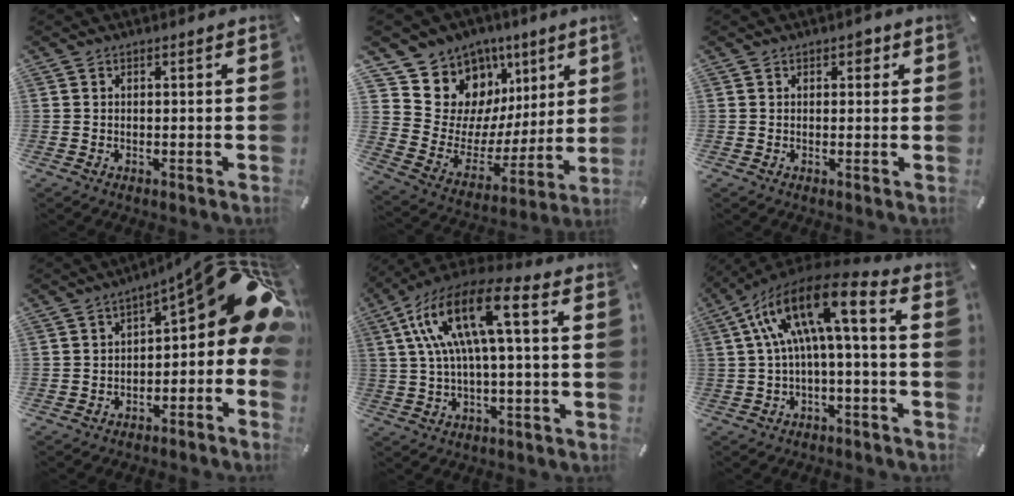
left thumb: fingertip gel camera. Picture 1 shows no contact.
{"total": 12.9, "force": [7.3, 10.4, 2.4], "torque": [-0.036, -0.083, 0.140]}
{"total": 1.7, "force": [0.8, 1.3, 0.7], "torque": [0.000, 0.001, 0.009]}
{"total": 16.7, "force": [4.5, 7.2, 14.4], "torque": [-0.167, -0.039, 0.070]}
{"total": 15.1, "force": [3.3, 4.0, 14.2], "torque": [-0.303, -0.008, 0.044]}
{"total": 16.3, "force": [2.6, 4.9, 15.3], "torque": [-0.283, -0.009, 0.036]}